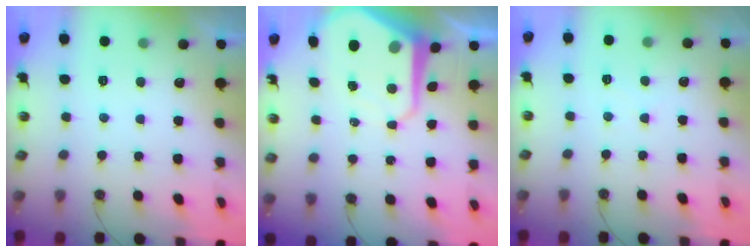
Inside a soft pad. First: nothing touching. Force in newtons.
{"total": 11.2, "press": 11.1, "slide": 1.0}
{"total": 2.5, "press": 2.5, "slide": 0.4}